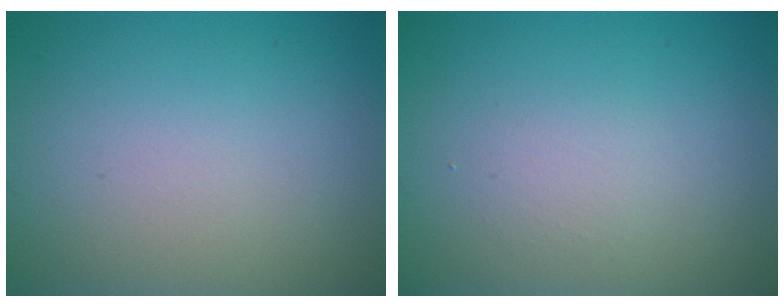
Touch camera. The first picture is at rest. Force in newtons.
{"total": 1.2, "press": 1.2, "slide": 0.0}